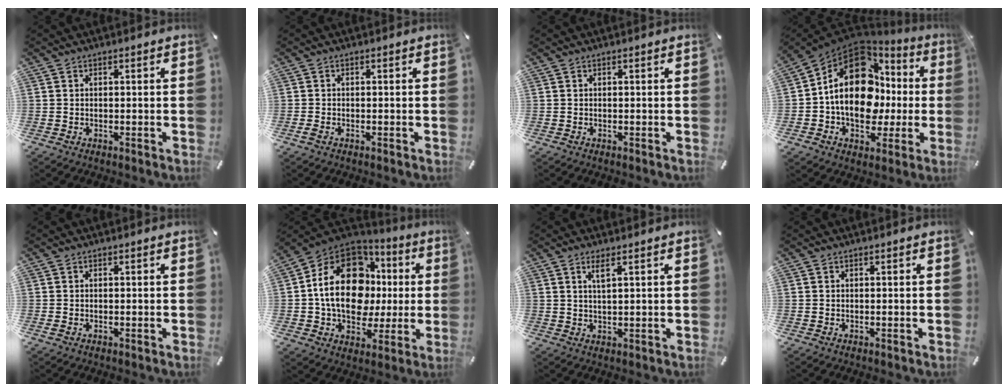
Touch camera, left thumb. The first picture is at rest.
{"total": 0.9, "force": [-0.5, 0.4, 0.7], "torque": [-0.013, -0.001, -0.008]}
{"total": 0.0}
{"total": 19.3, "force": [1.4, 13.9, 13.3], "torque": [-0.229, -0.004, 0.026]}
{"total": 0.5, "force": [-0.1, 0.2, 0.5], "torque": [-0.008, 0.000, -0.002]}
{"total": 20.7, "force": [1.7, 15.7, 13.4], "torque": [-0.244, -0.004, 0.028]}
{"total": 3.2, "force": [1.7, 0.4, 2.6], "torque": [-0.057, 0.002, 0.028]}
{"total": 0.0}